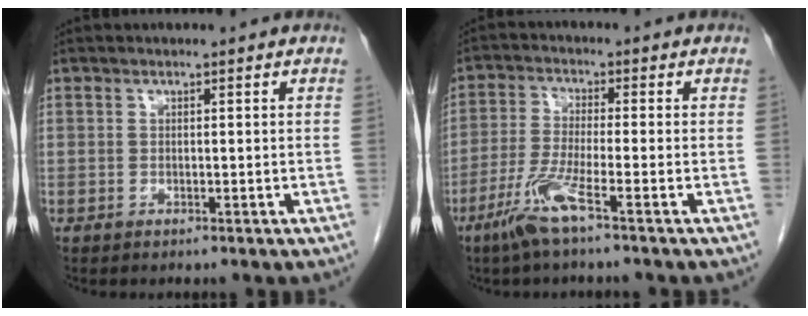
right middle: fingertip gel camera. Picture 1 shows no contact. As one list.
[{"total": 6.4, "force": [-3.7, -0.5, 5.2], "torque": [-0.110, -0.013, -0.081]}]